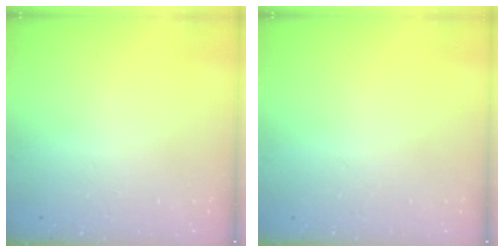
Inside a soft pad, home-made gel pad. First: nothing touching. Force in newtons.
{"total": 0.0}